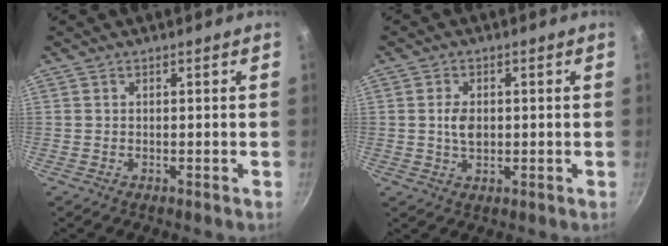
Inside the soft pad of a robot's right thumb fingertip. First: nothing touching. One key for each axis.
{"total": 4.1, "fx": 0.1, "fy": 2.7, "fz": 3.1, "tx": -0.048, "ty": 0.000, "tz": 0.001}